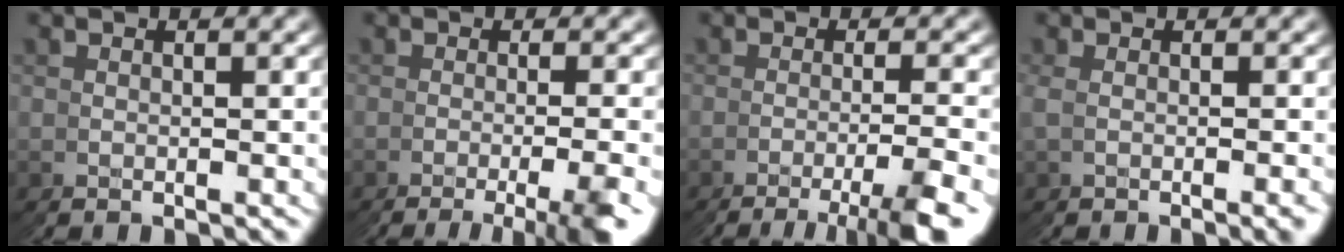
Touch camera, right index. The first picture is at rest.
{"total": 4.5, "force": [-2.5, -1.3, 3.5], "torque": [-0.043, 0.011, -0.046]}
{"total": 5.2, "force": [-3.5, -2.0, 3.3], "torque": [-0.037, 0.014, -0.065]}
{"total": 1.3, "force": [0.0, -1.2, 0.4], "torque": [-0.002, 0.010, -0.004]}